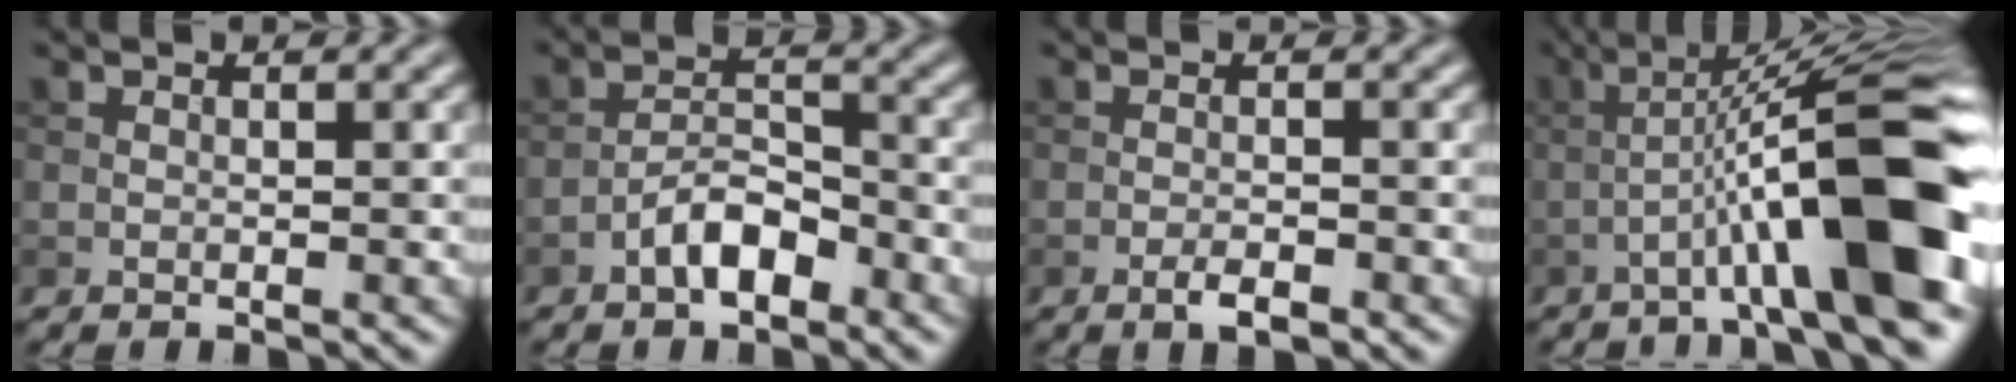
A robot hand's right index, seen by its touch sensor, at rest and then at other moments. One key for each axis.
{"total": 3.7, "fx": -2.3, "fy": 1.6, "fz": 2.5, "tx": -0.038, "ty": 0.013, "tz": -0.046}
{"total": 2.0, "fx": -1.2, "fy": 0.5, "fz": 1.6, "tx": -0.028, "ty": 0.000, "tz": -0.023}
{"total": 12.5, "fx": -3.3, "fy": 1.6, "fz": 12.0, "tx": -0.178, "ty": 0.033, "tz": -0.046}